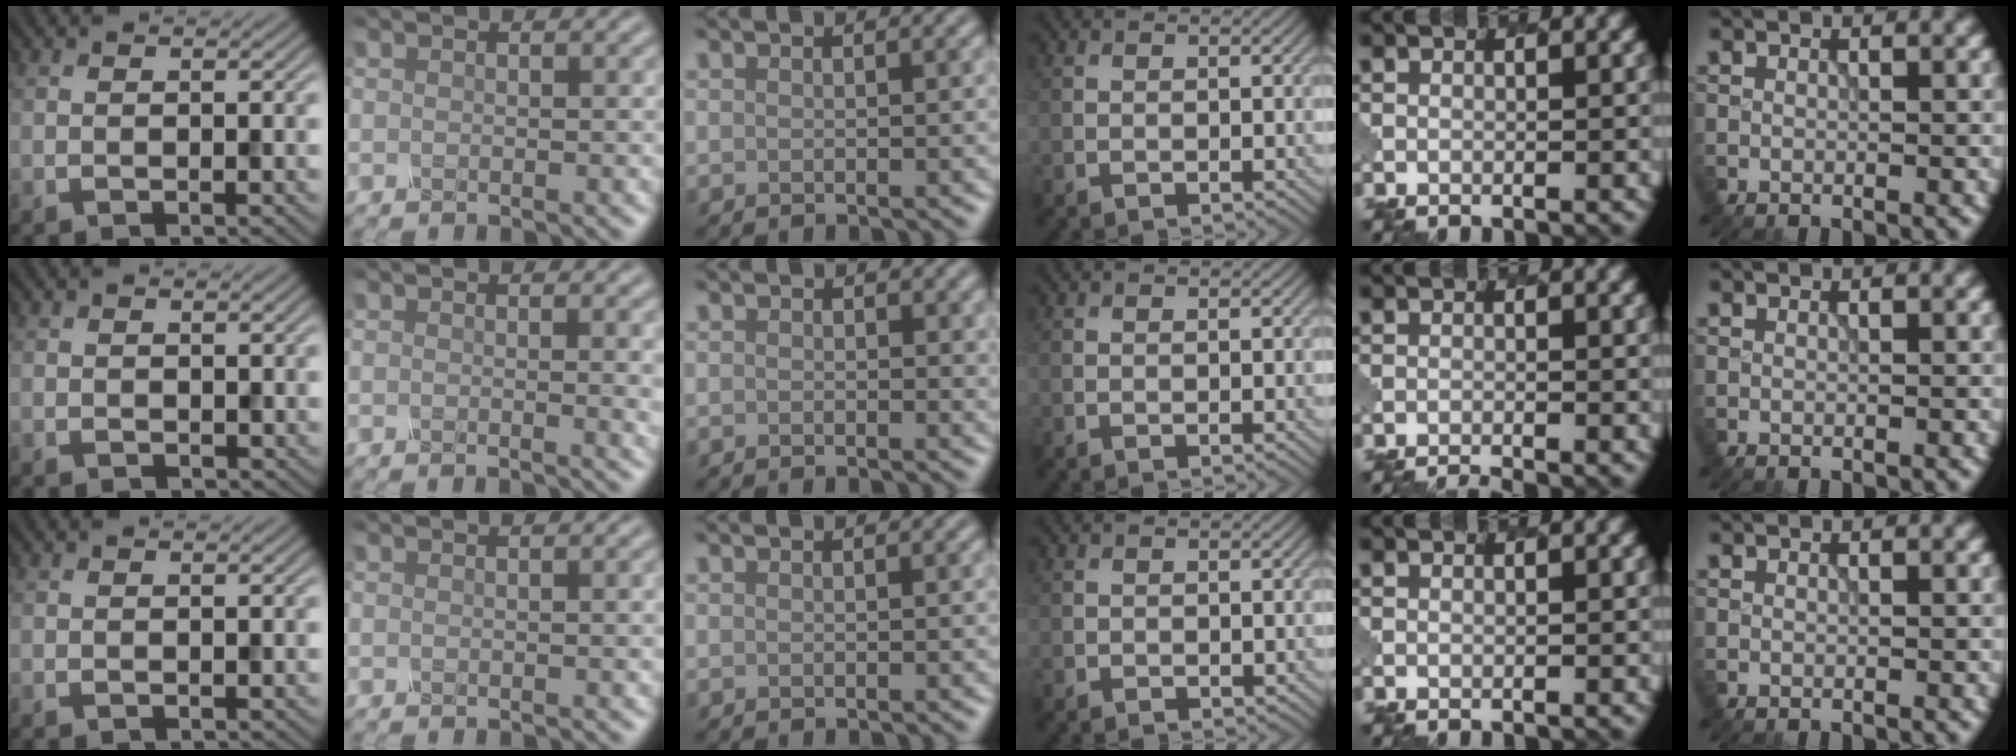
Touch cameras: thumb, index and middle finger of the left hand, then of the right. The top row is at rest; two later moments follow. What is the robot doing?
{"motion": "unscrew", "object": "spray bottle"}